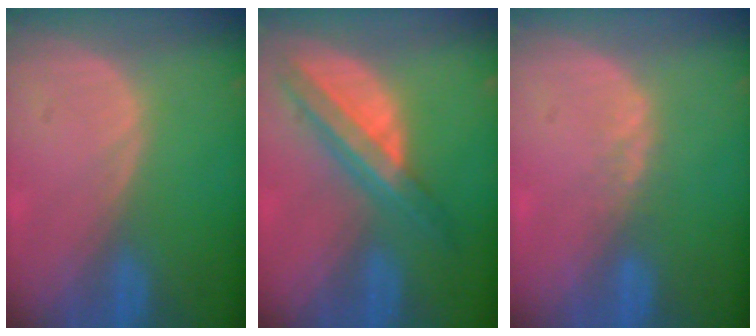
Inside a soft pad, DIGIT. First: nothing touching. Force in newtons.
{"total": 8.0, "press": 6.7, "slide": 4.4}
{"total": 1.7, "press": 1.4, "slide": 0.9}